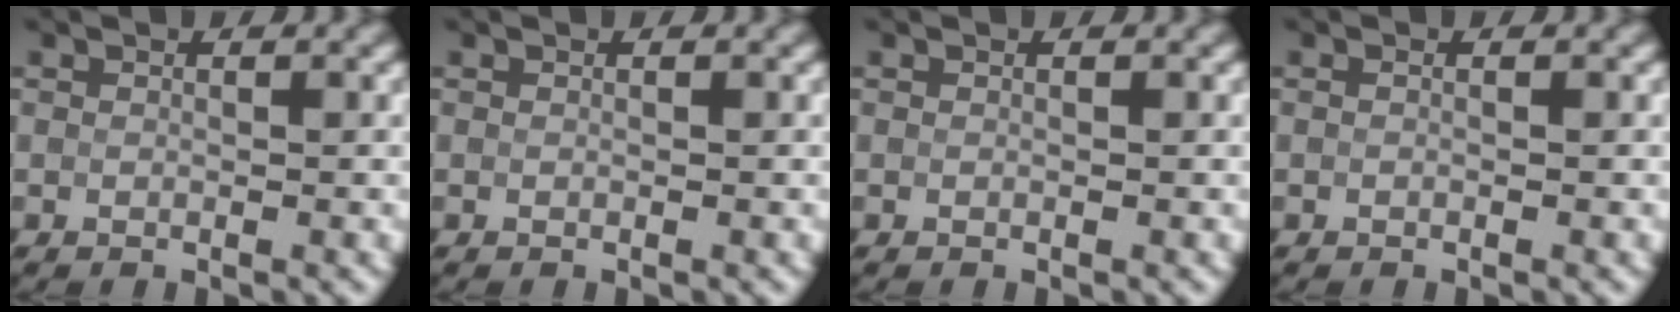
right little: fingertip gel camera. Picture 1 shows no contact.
{"total": 0.0}
{"total": 0.0}
{"total": 0.0}